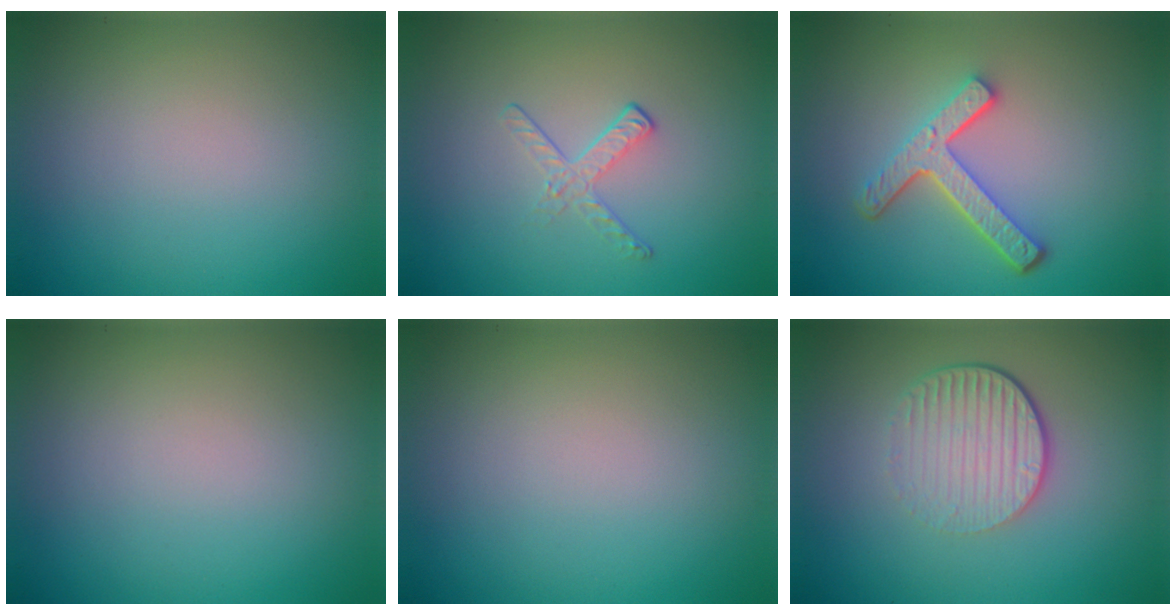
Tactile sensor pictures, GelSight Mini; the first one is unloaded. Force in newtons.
{"total": 1.7, "press": 0.7, "slide": 1.5}
{"total": 4.4, "press": 3.3, "slide": 2.8}
{"total": 0.0}
{"total": 0.0}
{"total": 4.6, "press": 2.9, "slide": 3.6}